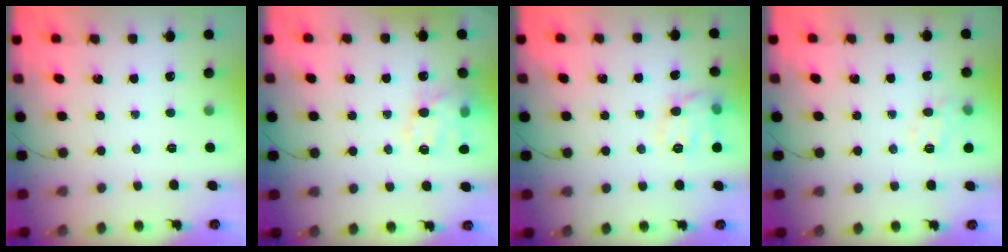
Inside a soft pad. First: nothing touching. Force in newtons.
{"total": 15.1, "press": 14.9, "slide": 2.4}
{"total": 11.5, "press": 11.4, "slide": 0.7}
{"total": 9.5, "press": 9.4, "slide": 1.0}